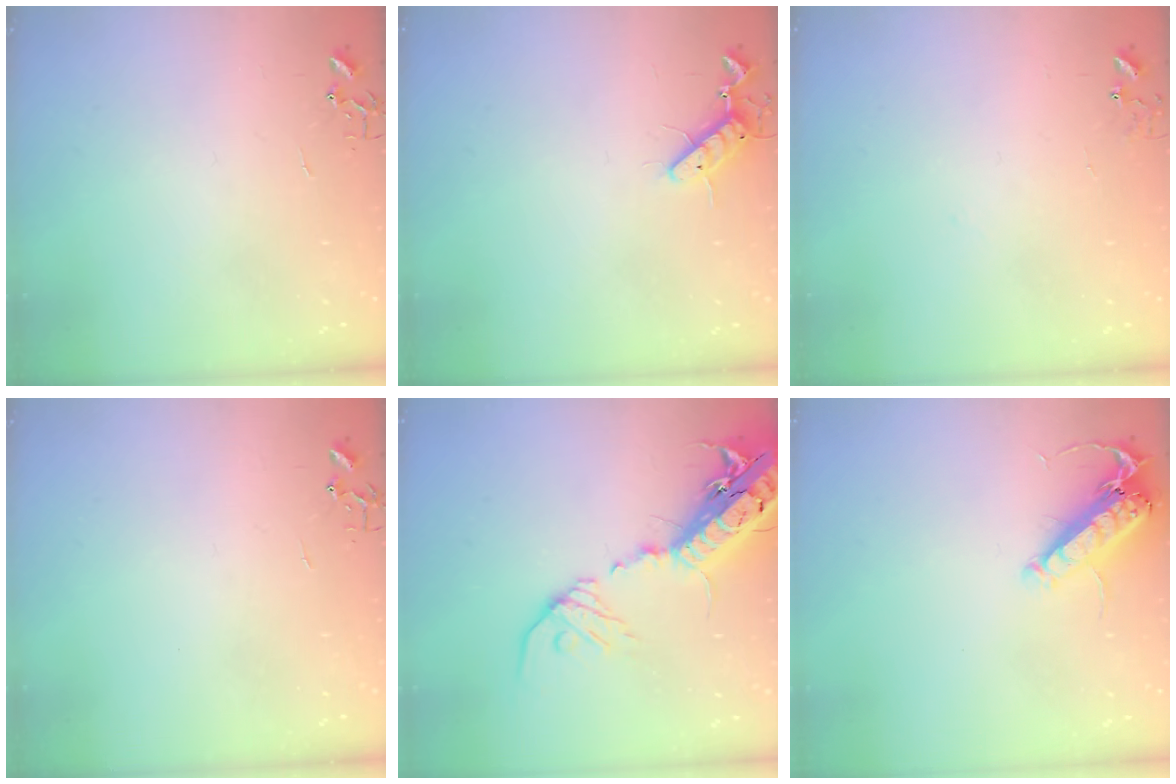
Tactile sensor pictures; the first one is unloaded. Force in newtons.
{"total": 8.5, "press": 8.4, "slide": 1.5}
{"total": 6.8, "press": 6.8, "slide": 0.6}
{"total": 0.0}
{"total": 23.9, "press": 23.3, "slide": 5.5}
{"total": 14.4, "press": 14.2, "slide": 2.0}